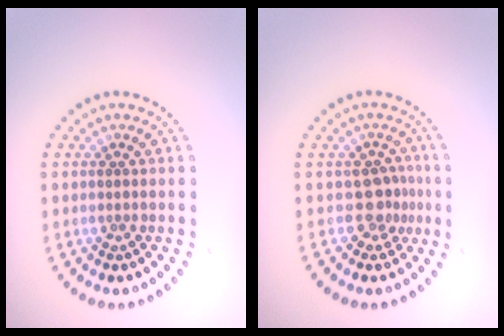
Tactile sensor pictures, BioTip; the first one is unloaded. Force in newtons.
{"total": 2.2, "press": 1.7, "slide": 1.4}